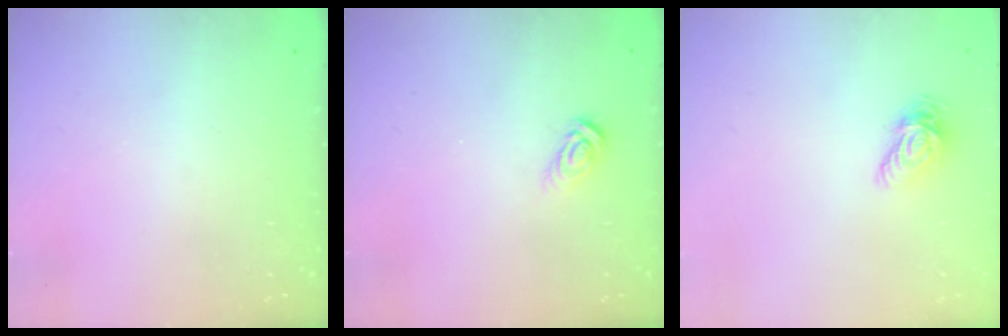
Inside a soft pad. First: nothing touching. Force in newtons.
{"total": 5.6, "press": 5.6, "slide": 0.5}
{"total": 7.5, "press": 7.5, "slide": 0.2}